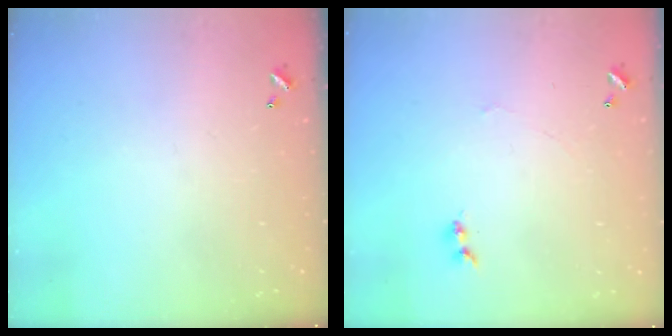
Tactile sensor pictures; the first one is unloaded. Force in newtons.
{"total": 1.2, "press": 1.1, "slide": 0.3}